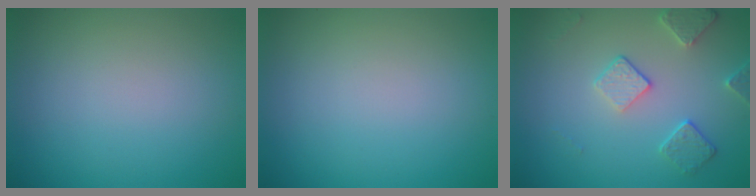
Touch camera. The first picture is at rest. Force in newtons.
{"total": 0.0}
{"total": 2.9, "press": 2.8, "slide": 0.9}